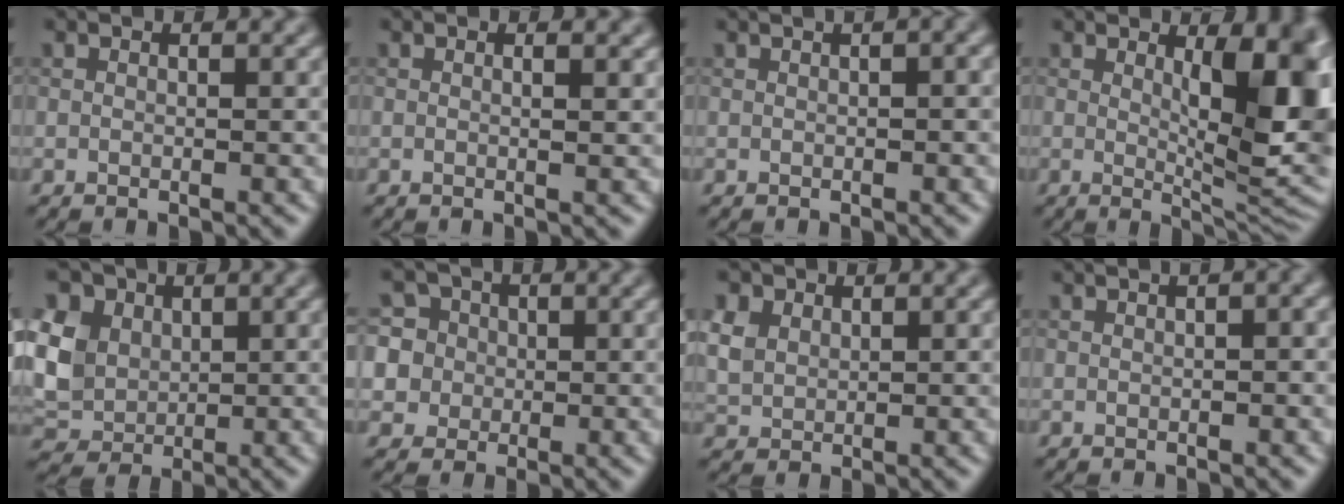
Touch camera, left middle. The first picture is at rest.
{"total": 1.5, "force": [0.4, 0.5, 1.3], "torque": [-0.016, 0.002, -0.002]}
{"total": 5.5, "force": [2.0, 2.6, 4.4], "torque": [-0.025, 0.038, 0.003]}
{"total": 9.2, "force": [1.7, 3.0, 8.6], "torque": [-0.111, -0.008, 0.033]}
{"total": 9.7, "force": [3.4, 7.4, 5.2], "torque": [-0.124, 0.030, 0.050]}
{"total": 8.3, "force": [2.7, 7.4, 2.8], "torque": [-0.071, 0.041, 0.027]}
{"total": 2.8, "force": [1.4, 2.1, 1.2], "torque": [-0.038, 0.004, 0.028]}
{"total": 6.2, "force": [2.3, 3.0, 5.0], "torque": [-0.028, 0.045, 0.005]}